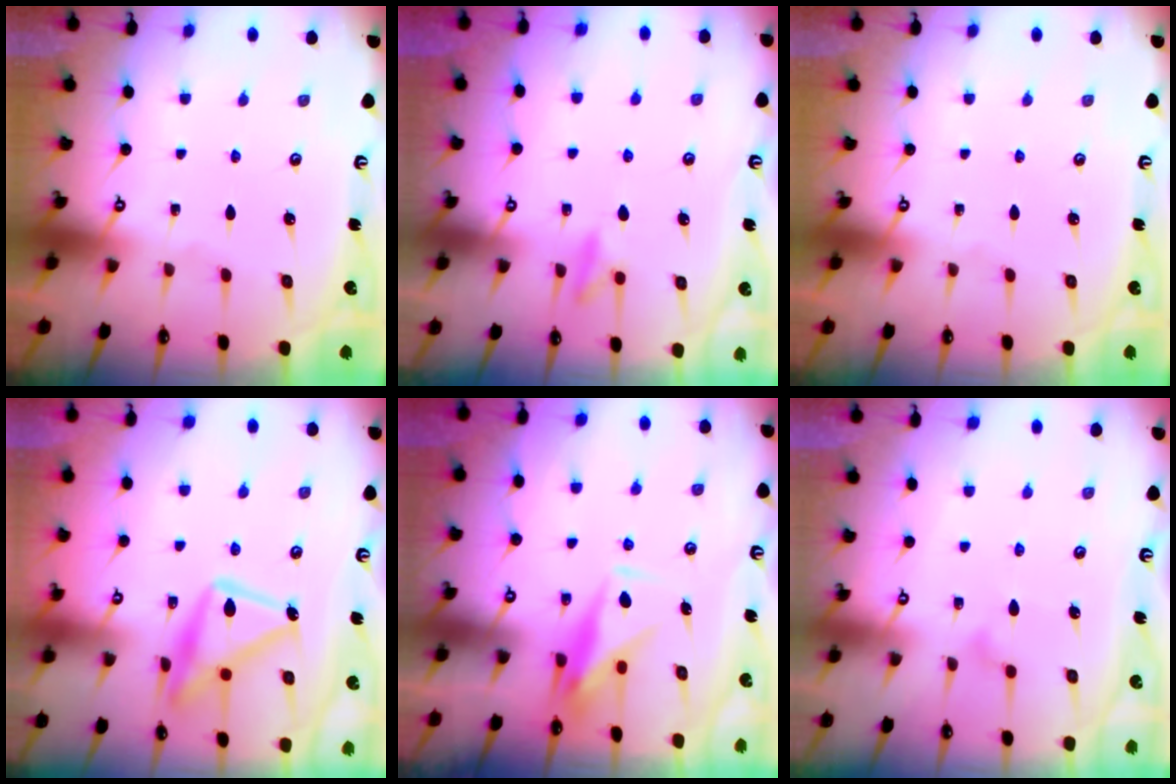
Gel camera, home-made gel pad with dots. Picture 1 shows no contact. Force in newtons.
{"total": 9.4, "press": 9.3, "slide": 1.6}
{"total": 0.0}
{"total": 16.6, "press": 16.6, "slide": 0.9}
{"total": 8.9, "press": 8.9, "slide": 0.3}
{"total": 8.7, "press": 8.7, "slide": 0.4}